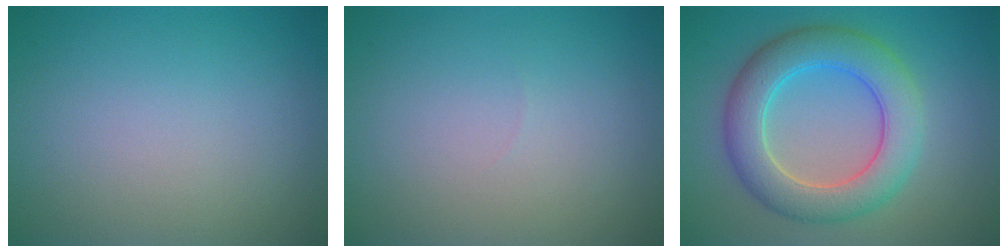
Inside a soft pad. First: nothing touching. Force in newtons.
{"total": 0.0}
{"total": 6.8, "press": 6.8, "slide": 0.3}